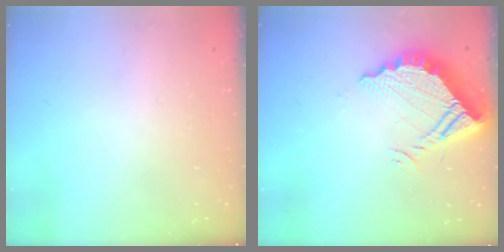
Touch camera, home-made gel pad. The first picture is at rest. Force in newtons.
{"total": 14.2, "press": 14.2, "slide": 1.2}